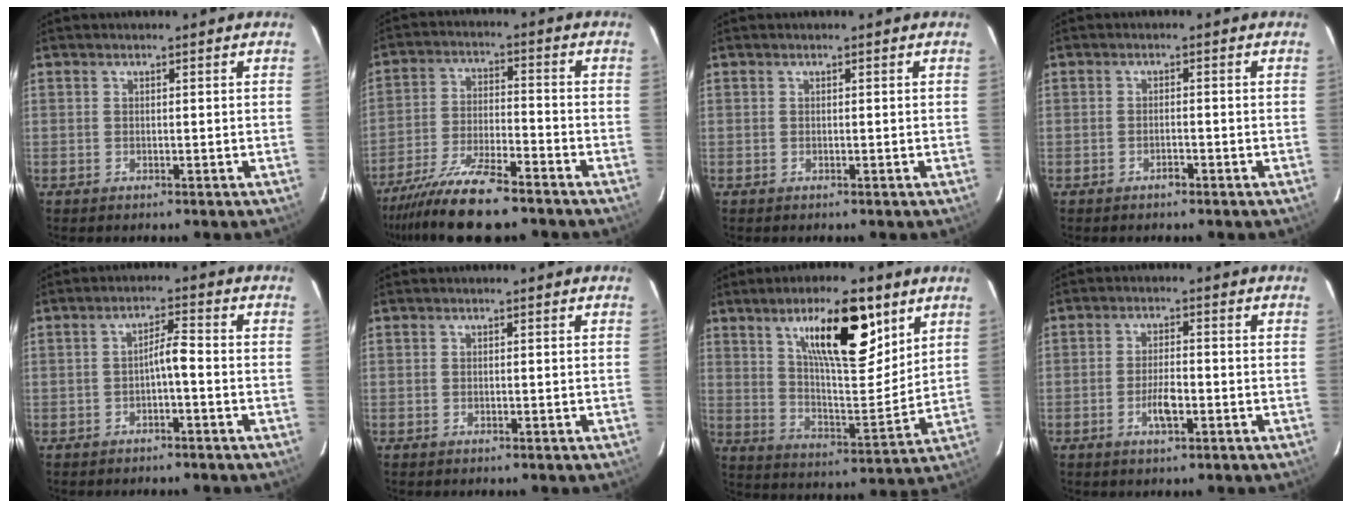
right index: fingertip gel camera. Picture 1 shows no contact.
{"total": 11.8, "force": [-9.7, 1.5, 6.5], "torque": [-0.114, -0.018, -0.169]}
{"total": 0.0}
{"total": 1.2, "force": [-0.9, 0.3, 0.7], "torque": [-0.015, 0.001, -0.014]}
{"total": 3.0, "force": [-1.0, 0.3, 2.9], "torque": [-0.045, 0.009, -0.018]}
{"total": 0.0}
{"total": 15.6, "force": [8.2, 3.8, 12.7], "torque": [-0.204, 0.000, 0.143]}
{"total": 4.0, "force": [-1.4, 0.9, 3.6], "torque": [-0.068, 0.001, -0.025]}